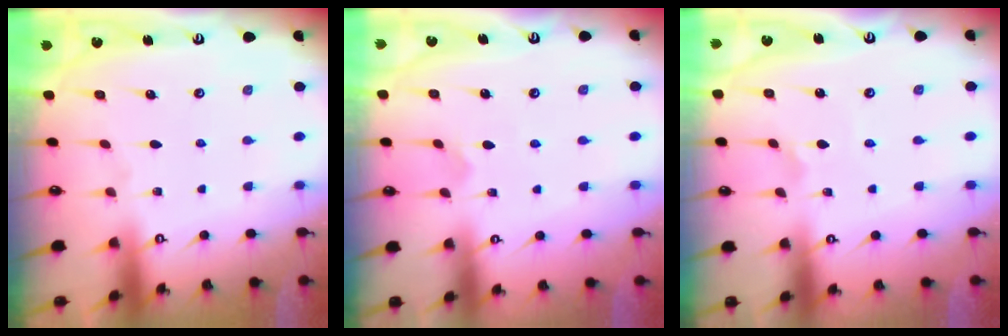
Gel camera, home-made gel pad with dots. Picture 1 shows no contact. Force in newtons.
{"total": 2.5, "press": 2.5, "slide": 0.5}
{"total": 0.7, "press": 0.5, "slide": 0.4}